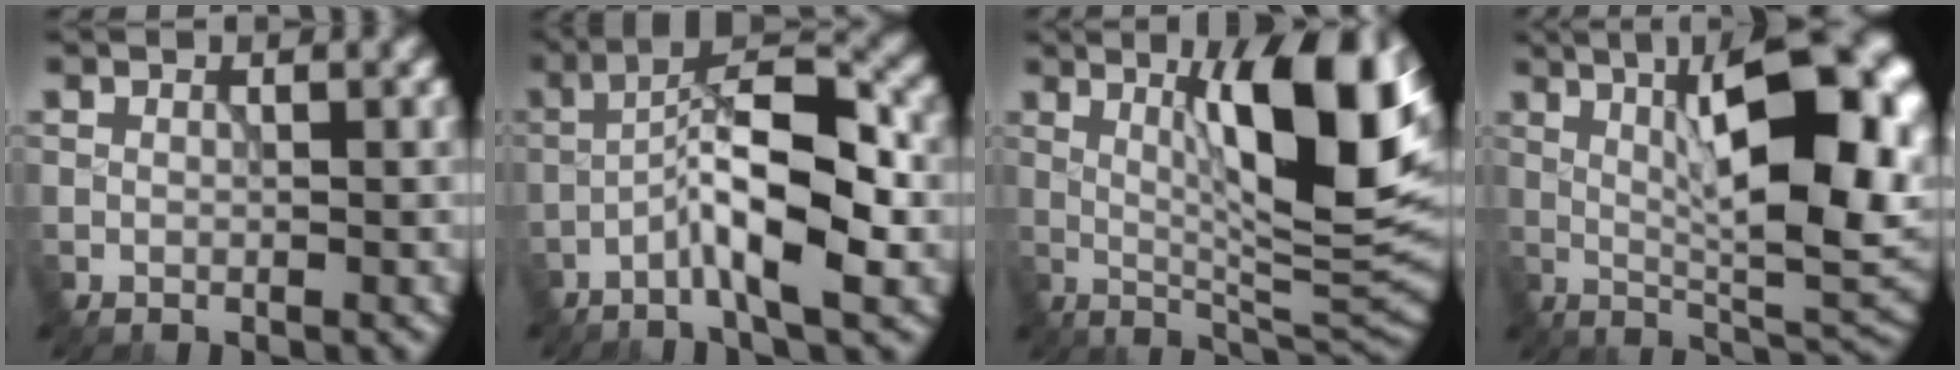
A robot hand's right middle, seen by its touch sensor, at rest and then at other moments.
{"total": 8.3, "force": [-2.8, 2.0, 7.5], "torque": [-0.120, 0.025, -0.058]}
{"total": 11.9, "force": [3.0, 2.5, 11.2], "torque": [-0.159, 0.001, 0.049]}
{"total": 14.2, "force": [2.5, 4.6, 13.2], "torque": [-0.171, 0.007, 0.032]}